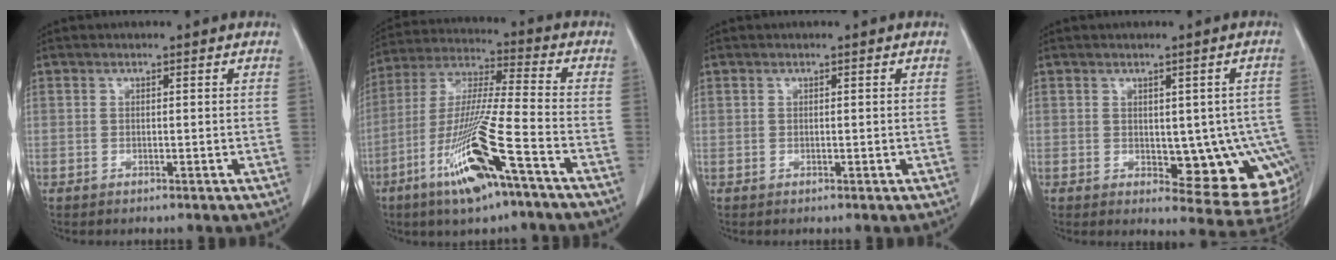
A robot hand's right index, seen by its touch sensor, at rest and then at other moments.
{"total": 16.0, "force": [-7.9, 0.9, 13.9], "torque": [-0.288, -0.024, -0.143]}
{"total": 0.0}
{"total": 11.9, "force": [-1.9, 4.6, 10.8], "torque": [-0.087, 0.005, -0.008]}